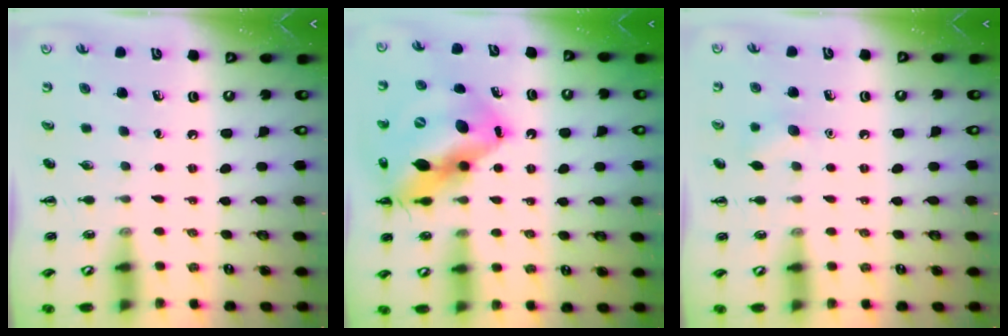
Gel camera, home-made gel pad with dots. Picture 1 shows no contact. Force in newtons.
{"total": 19.4, "press": 18.7, "slide": 5.1}
{"total": 6.8, "press": 6.5, "slide": 1.9}